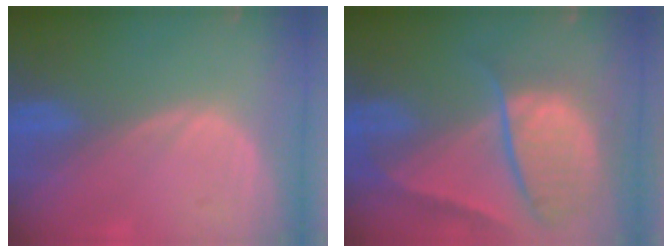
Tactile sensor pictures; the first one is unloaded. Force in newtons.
{"total": 10.3, "press": 8.7, "slide": 5.5}